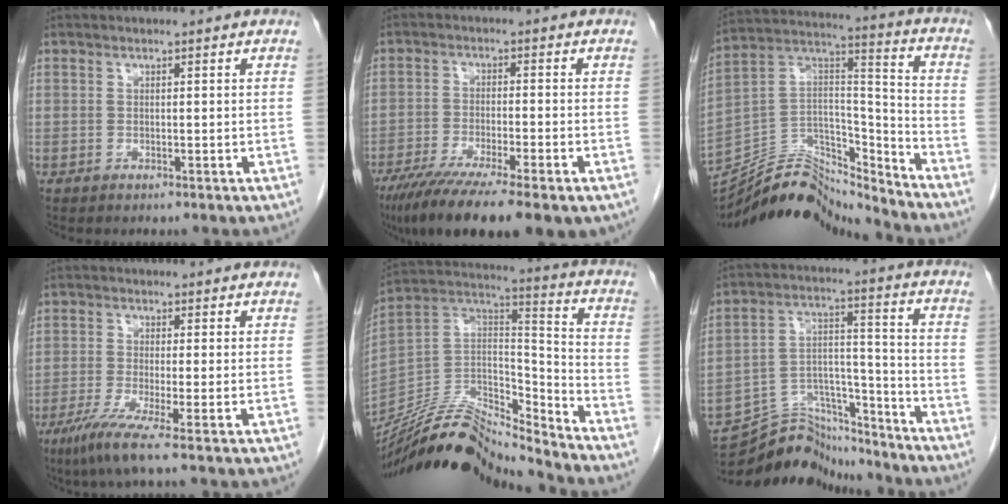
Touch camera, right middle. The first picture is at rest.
{"total": 15.0, "force": [-10.4, 2.2, 10.5], "torque": [-0.158, -0.034, -0.167]}
{"total": 17.0, "force": [-16.5, 3.2, 3.0], "torque": [-0.044, 0.062, -0.285]}
{"total": 5.7, "force": [-3.5, -0.8, 4.4], "torque": [-0.085, -0.020, -0.071]}
{"total": 18.7, "force": [-17.6, 2.2, 6.1], "torque": [-0.099, 0.046, -0.311]}
{"total": 13.3, "force": [-13.0, 2.6, 0.7], "torque": [-0.010, 0.052, -0.219]}